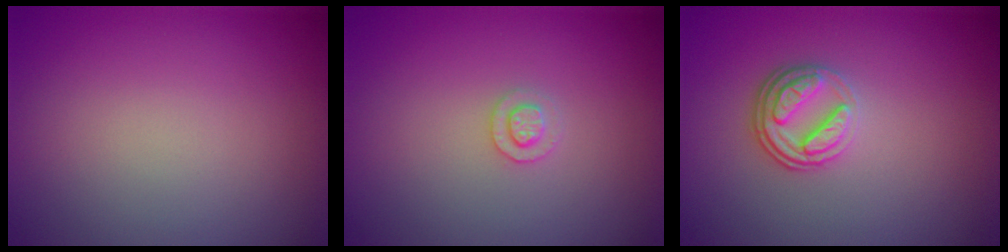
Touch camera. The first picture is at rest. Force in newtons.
{"total": 1.3, "press": 1.2, "slide": 0.3}
{"total": 3.0, "press": 2.3, "slide": 1.9}